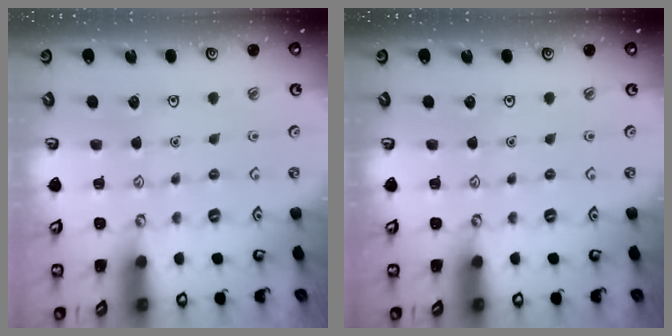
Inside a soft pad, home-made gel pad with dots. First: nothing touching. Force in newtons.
{"total": 0.0}